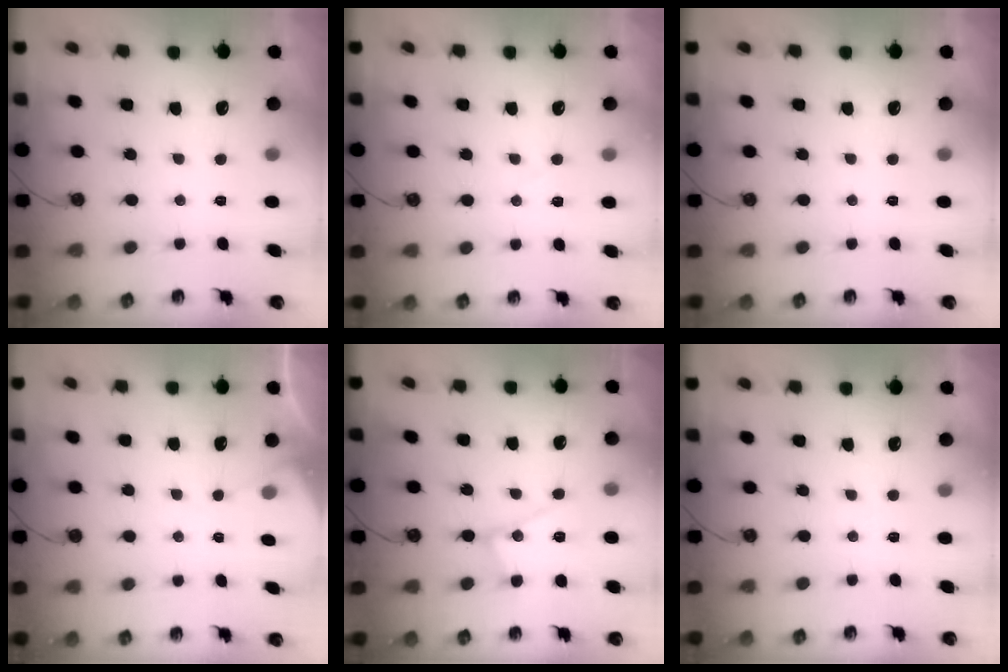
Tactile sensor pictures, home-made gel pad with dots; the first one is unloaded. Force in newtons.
{"total": 7.4, "press": 7.4, "slide": 0.8}
{"total": 0.0}
{"total": 3.7, "press": 3.6, "slide": 0.5}
{"total": 12.3, "press": 12.3, "slide": 0.9}
{"total": 3.6, "press": 3.6, "slide": 0.6}